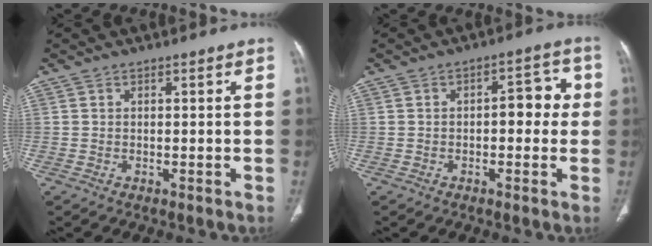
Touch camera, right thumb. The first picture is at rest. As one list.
[{"total": 6.1, "force": [0.0, 3.4, 5.1], "torque": [-0.035, 0.023, -0.007]}]